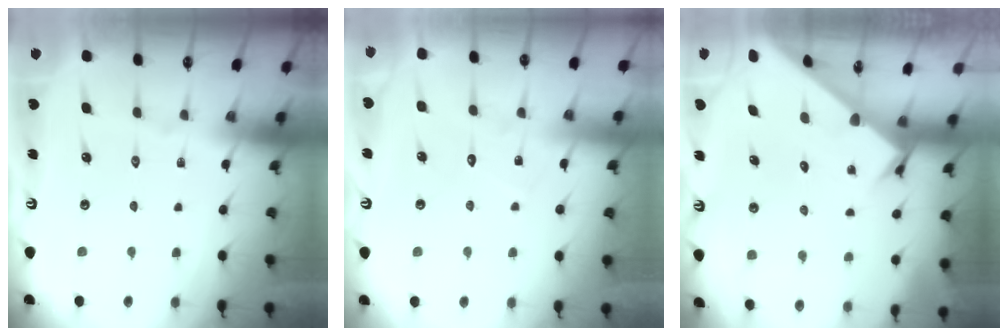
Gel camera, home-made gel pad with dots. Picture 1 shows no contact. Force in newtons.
{"total": 6.4, "press": 6.3, "slide": 0.6}
{"total": 2.4, "press": 2.4, "slide": 0.0}